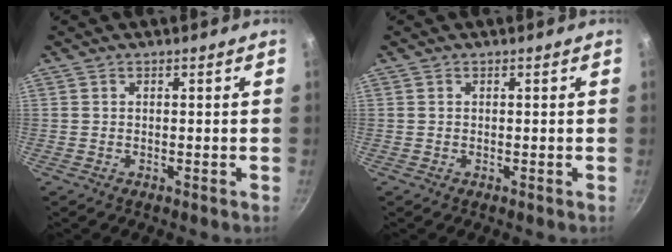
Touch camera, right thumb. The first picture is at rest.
{"total": 0.0}